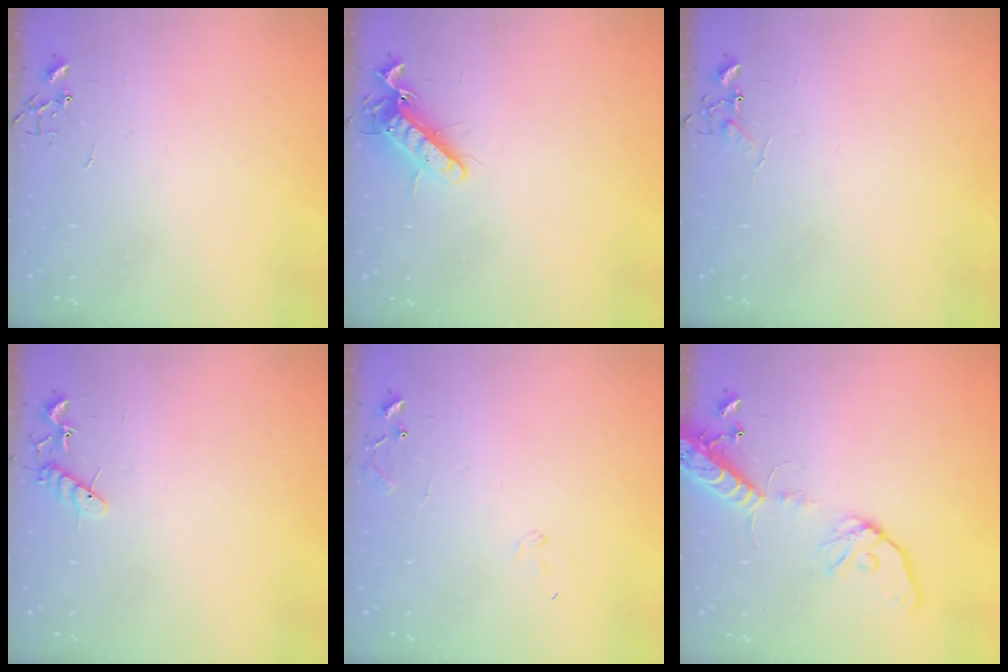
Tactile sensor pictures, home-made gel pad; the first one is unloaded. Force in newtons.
{"total": 11.7, "press": 11.6, "slide": 1.7}
{"total": 5.2, "press": 5.2, "slide": 0.6}
{"total": 10.4, "press": 10.3, "slide": 0.9}
{"total": 7.6, "press": 7.6, "slide": 0.7}
{"total": 14.1, "press": 13.8, "slide": 3.0}